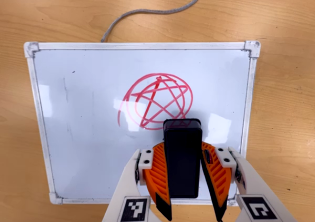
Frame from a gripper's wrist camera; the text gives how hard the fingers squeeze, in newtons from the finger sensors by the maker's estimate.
{"total": 8.1, "left": 6.4, "right": 9.8}